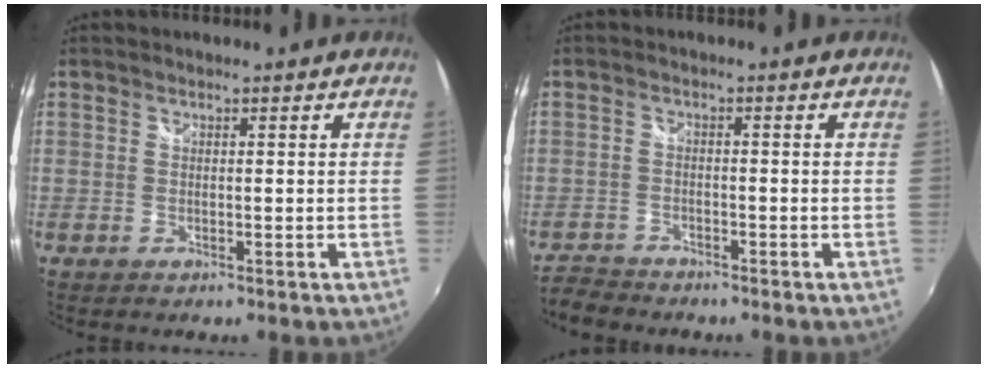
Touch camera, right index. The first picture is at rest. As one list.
[{"total": 4.9, "force": [-4.6, 1.5, 0.8], "torque": [-0.037, -0.011, -0.089]}]